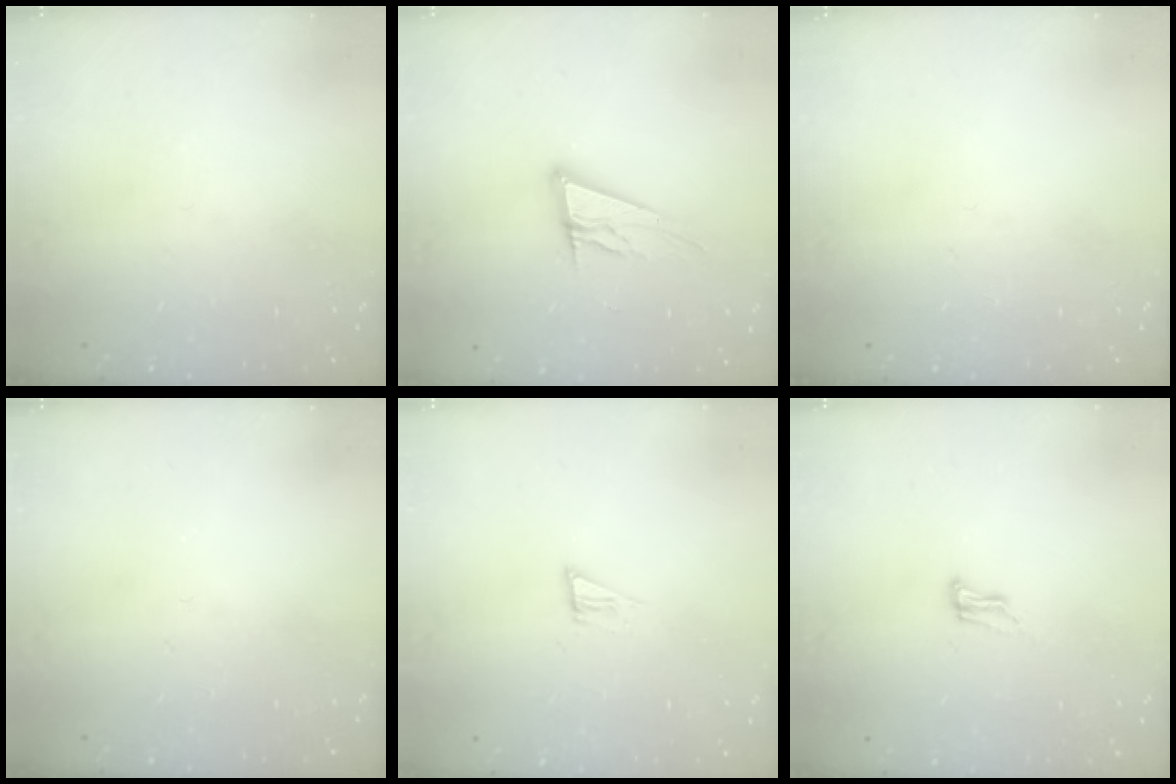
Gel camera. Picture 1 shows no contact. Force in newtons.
{"total": 11.5, "press": 11.4, "slide": 1.9}
{"total": 0.0}
{"total": 0.0}
{"total": 4.3, "press": 4.3, "slide": 0.3}
{"total": 5.5, "press": 5.4, "slide": 0.5}